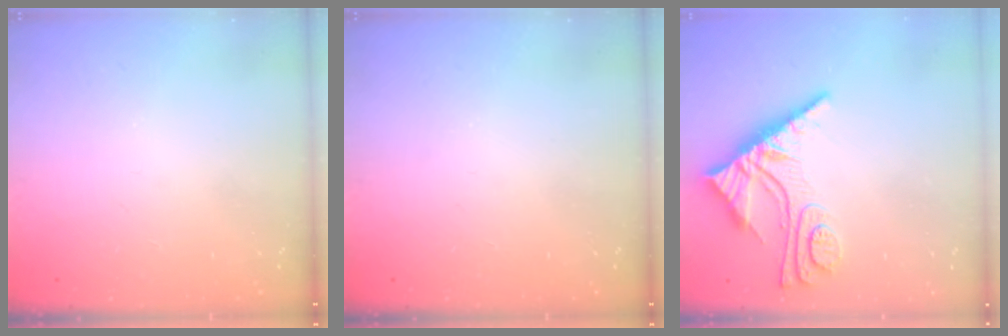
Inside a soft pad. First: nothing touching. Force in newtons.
{"total": 0.0}
{"total": 9.7, "press": 9.7, "slide": 0.9}